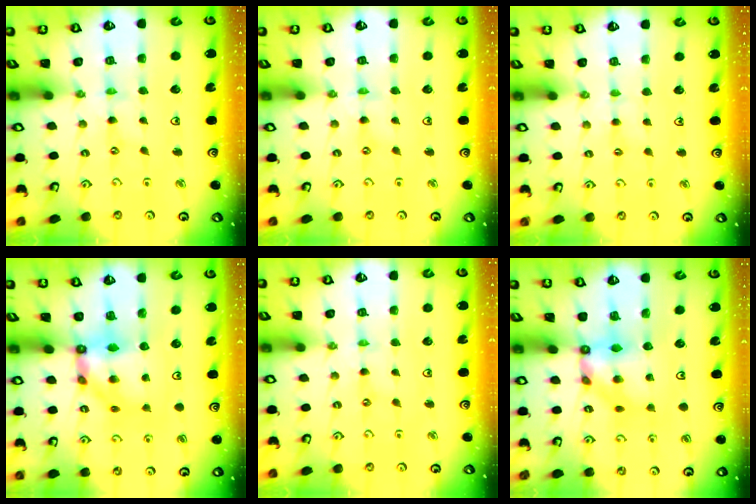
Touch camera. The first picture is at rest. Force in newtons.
{"total": 0.0}
{"total": 2.7, "press": 2.7, "slide": 0.4}
{"total": 7.7, "press": 7.6, "slide": 0.3}
{"total": 0.0}
{"total": 6.8, "press": 6.8, "slide": 0.4}